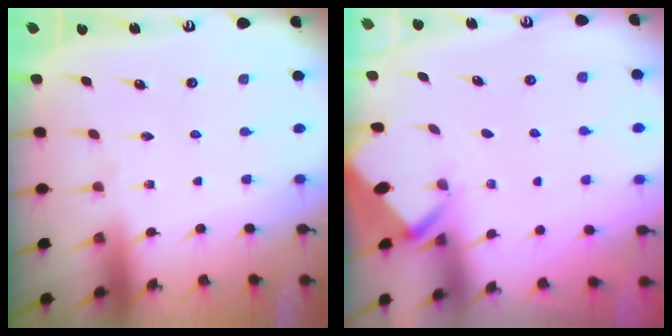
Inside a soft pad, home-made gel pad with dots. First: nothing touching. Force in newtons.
{"total": 2.0, "press": 2.0, "slide": 0.0}